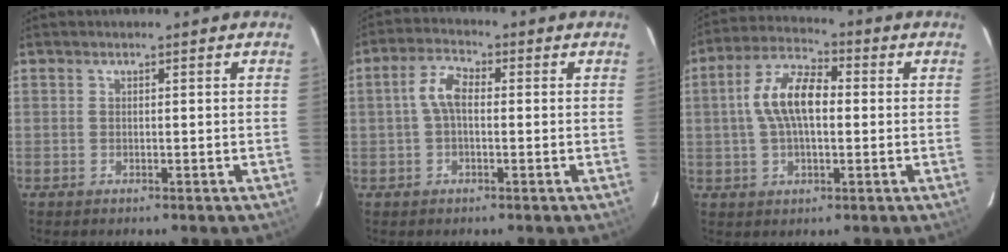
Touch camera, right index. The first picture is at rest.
{"total": 4.6, "force": [0.0, 2.2, 4.1], "torque": [-0.086, 0.016, -0.001]}
{"total": 10.1, "force": [0.7, 4.6, 9.0], "torque": [-0.178, 0.022, 0.010]}